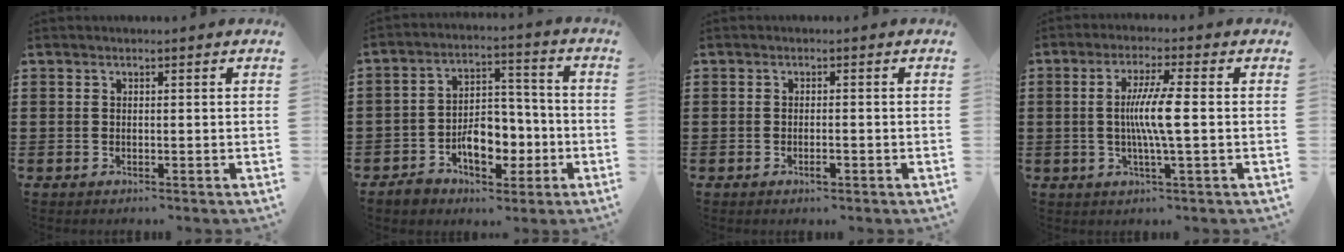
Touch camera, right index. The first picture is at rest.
{"total": 8.3, "force": [-3.3, 6.0, 4.8], "torque": [-0.057, 0.019, -0.057]}
{"total": 1.5, "force": [-0.8, 0.4, 1.2], "torque": [-0.024, -0.002, -0.013]}
{"total": 6.7, "force": [-0.2, 0.1, 6.7], "torque": [-0.126, -0.008, -0.010]}